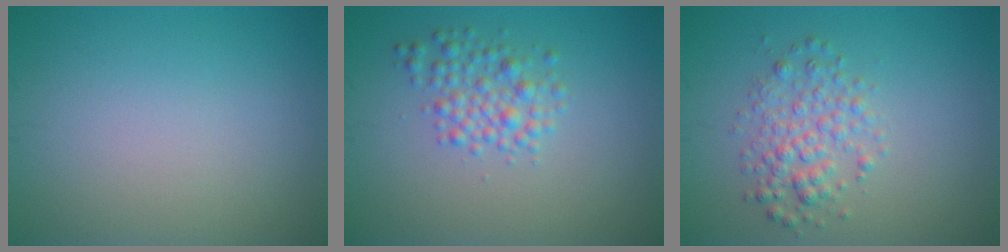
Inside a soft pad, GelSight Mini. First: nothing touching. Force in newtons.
{"total": 2.8, "press": 2.8, "slide": 0.1}
{"total": 3.1, "press": 3.1, "slide": 0.1}